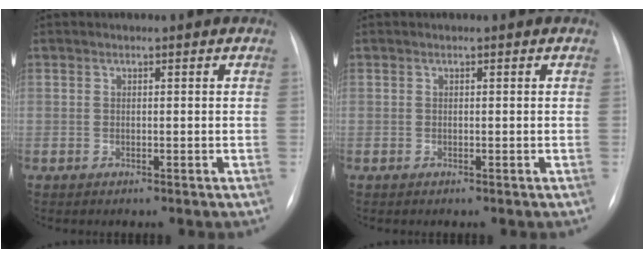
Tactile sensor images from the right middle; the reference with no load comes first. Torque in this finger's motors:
{"motor_torque": [0.12, -0.32, 0.03, 0.00]}